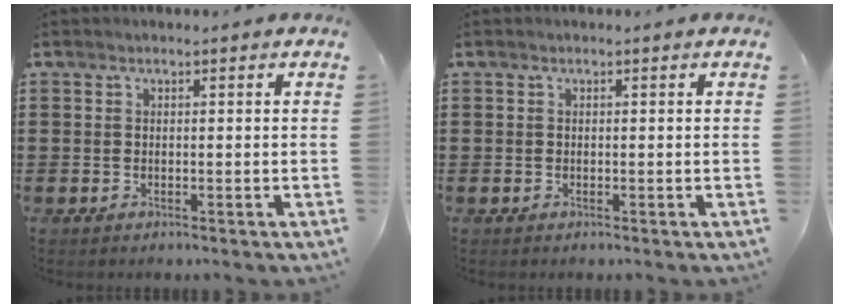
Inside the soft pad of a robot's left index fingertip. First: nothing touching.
{"total": 0.0}